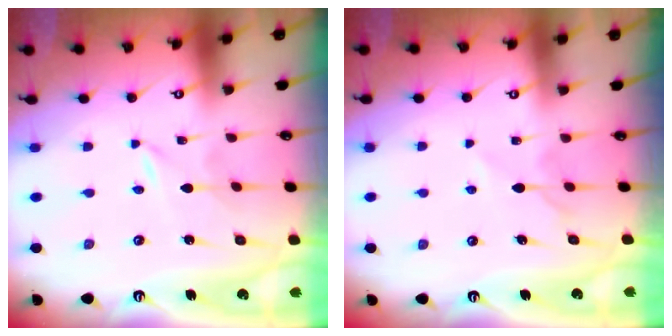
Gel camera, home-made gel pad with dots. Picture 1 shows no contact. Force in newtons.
{"total": 5.3, "press": 5.2, "slide": 0.7}